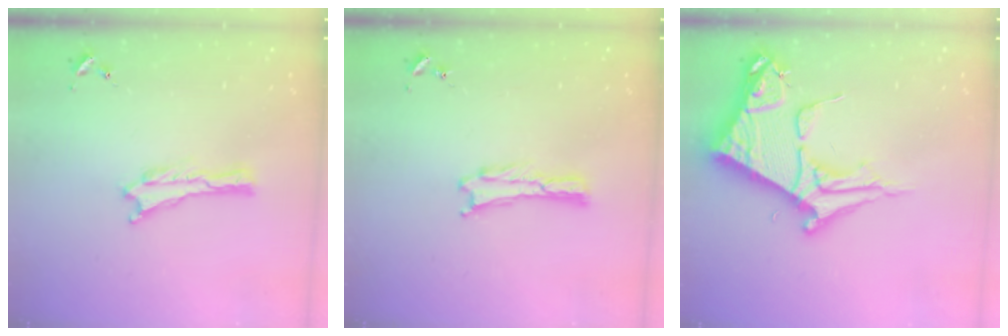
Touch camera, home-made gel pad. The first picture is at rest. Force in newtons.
{"total": 0.0}
{"total": 10.4, "press": 10.4, "slide": 1.1}